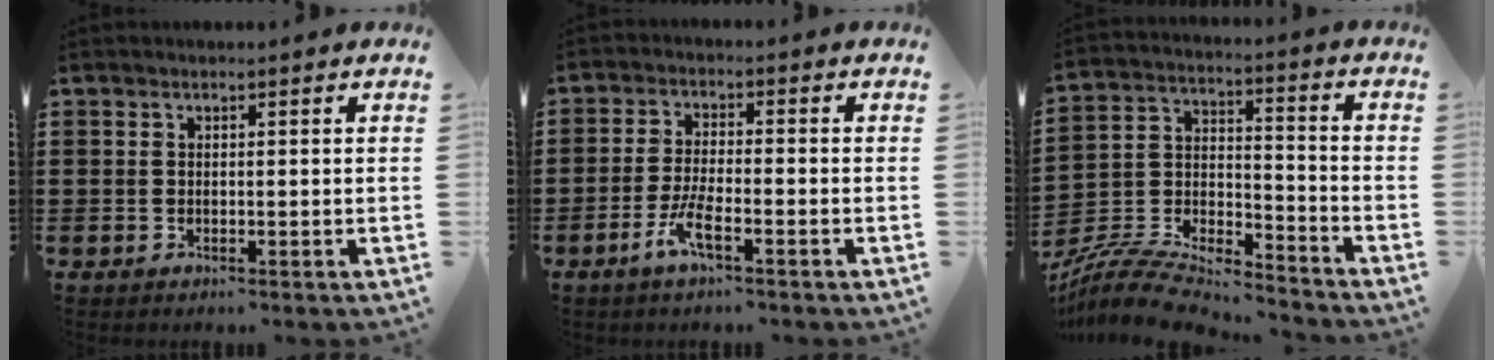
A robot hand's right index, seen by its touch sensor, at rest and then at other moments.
{"total": 4.5, "force": [-2.6, 0.6, 3.6], "torque": [-0.088, -0.010, -0.054]}
{"total": 8.1, "force": [-7.7, 1.7, 2.0], "torque": [-0.051, 0.003, -0.157]}